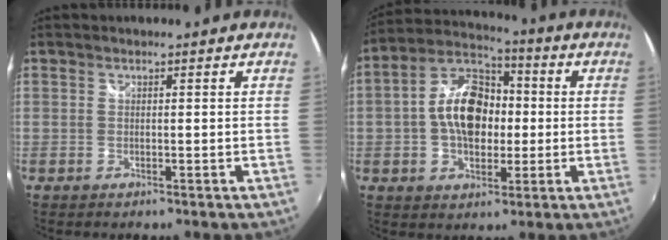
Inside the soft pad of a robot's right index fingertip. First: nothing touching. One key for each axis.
{"total": 13.3, "fx": -0.5, "fy": 8.6, "fz": 10.1, "tx": -0.189, "ty": 0.025, "tz": -0.014}